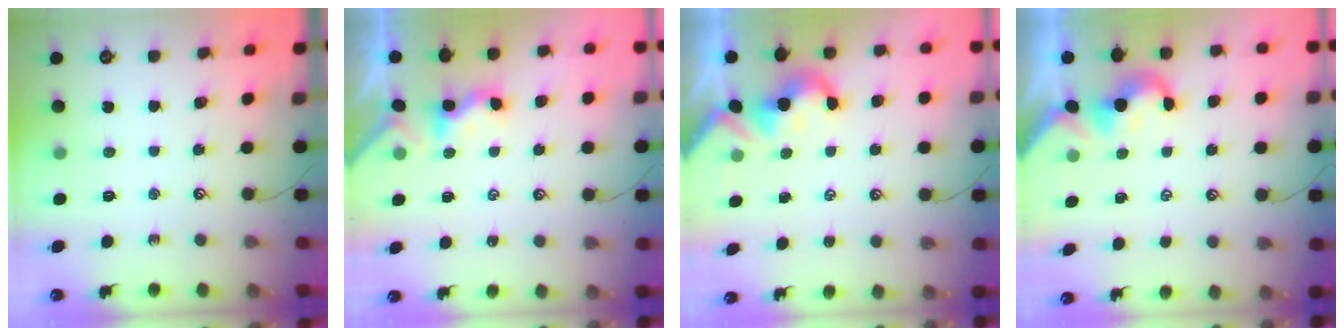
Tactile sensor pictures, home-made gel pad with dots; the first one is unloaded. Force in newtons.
{"total": 1.7, "press": 1.6, "slide": 0.5}
{"total": 2.4, "press": 2.4, "slide": 0.3}
{"total": 0.7, "press": 0.6, "slide": 0.4}